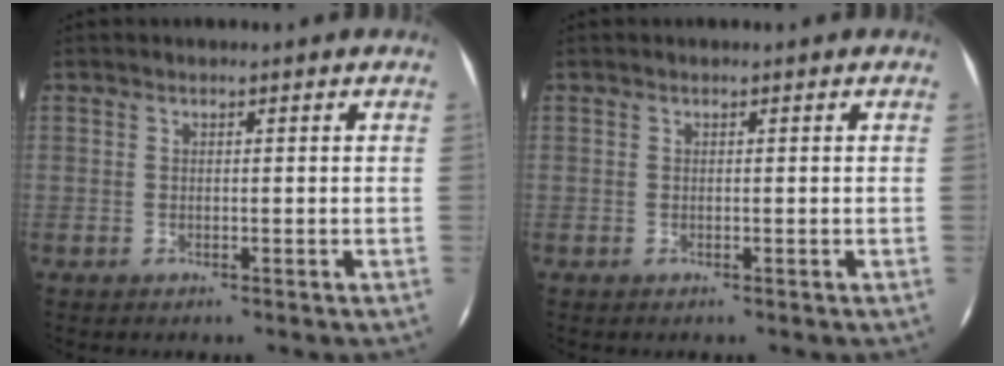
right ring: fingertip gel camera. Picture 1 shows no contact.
{"total": 0.0}